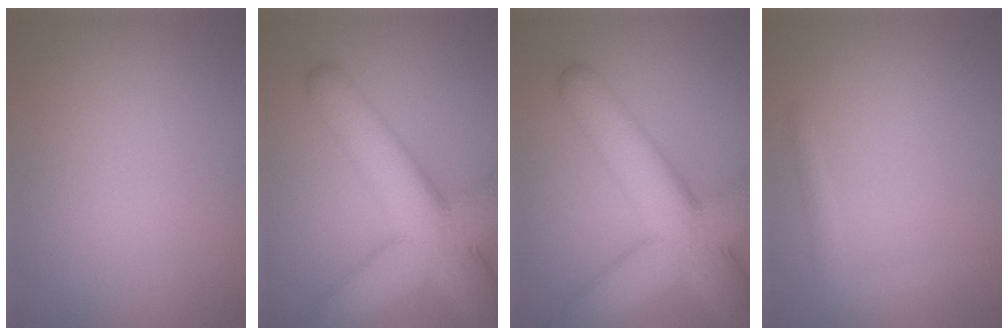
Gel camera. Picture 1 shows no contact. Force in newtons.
{"total": 11.8, "press": 11.8, "slide": 0.3}
{"total": 11.8, "press": 11.8, "slide": 0.3}
{"total": 1.8, "press": 1.8, "slide": 0.2}